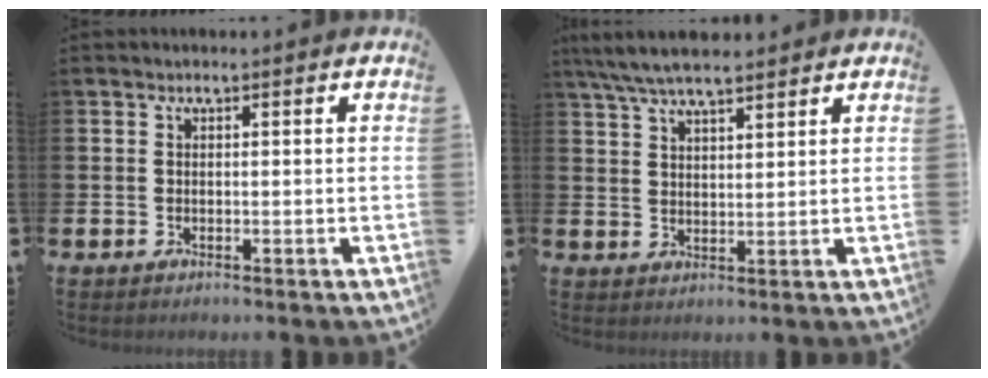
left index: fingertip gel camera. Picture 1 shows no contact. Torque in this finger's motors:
{"motor_torque": [0.93, -1.21, 0.16, 0.21]}